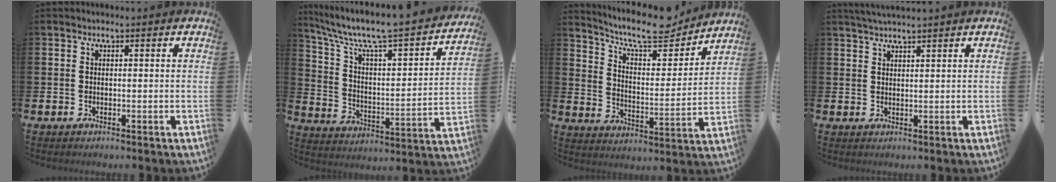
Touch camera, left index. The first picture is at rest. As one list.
[{"total": 7.7, "force": [6.7, 1.2, 3.8], "torque": [-0.106, -0.055, 0.106]}, {"total": 10.2, "force": [9.2, 2.2, 3.6], "torque": [-0.086, -0.062, 0.161]}, {"total": 2.2, "force": [2.1, -0.2, 0.6], "torque": [-0.019, -0.001, 0.041]}]